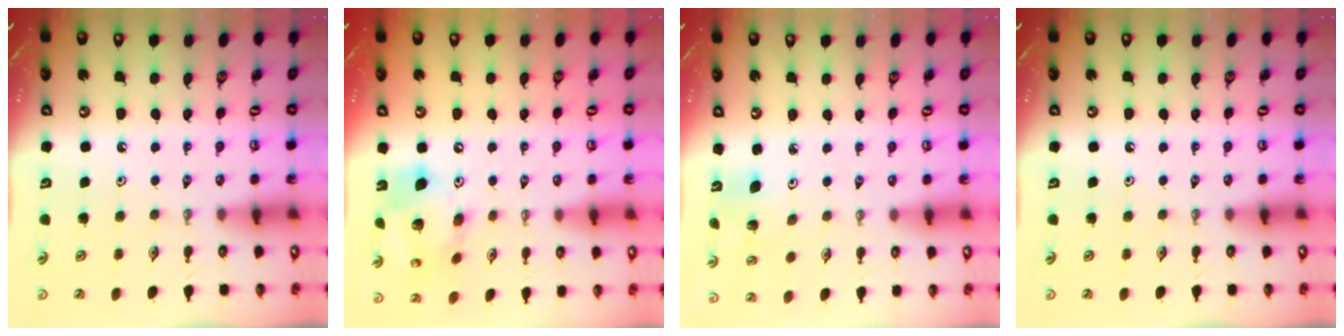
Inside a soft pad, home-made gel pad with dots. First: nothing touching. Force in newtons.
{"total": 17.2, "press": 16.9, "slide": 3.3}
{"total": 3.8, "press": 3.5, "slide": 1.5}
{"total": 0.0}